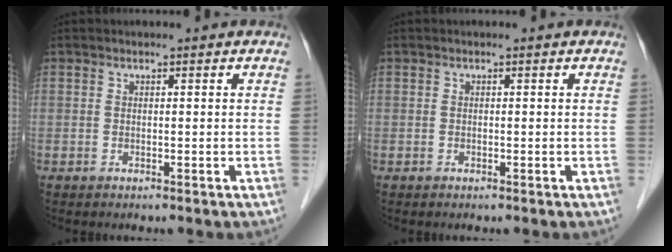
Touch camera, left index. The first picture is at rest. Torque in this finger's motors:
{"motor_torque": [0.06, -0.01, 0.01, -0.01]}